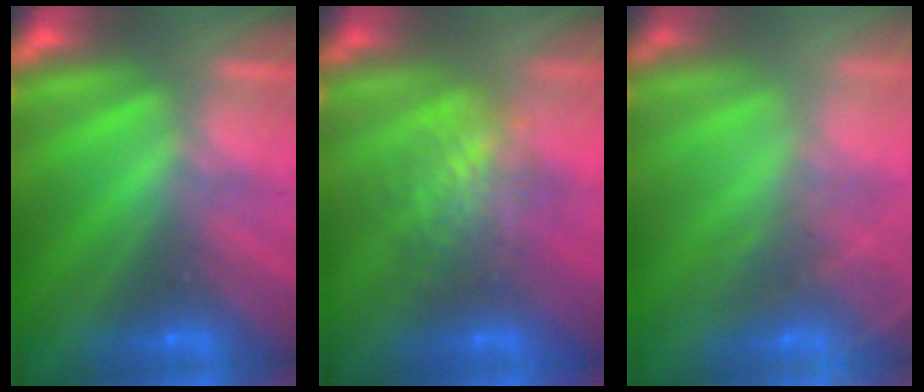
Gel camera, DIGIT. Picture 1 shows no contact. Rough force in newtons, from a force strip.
{"total": 4.5}
{"total": 7.0}